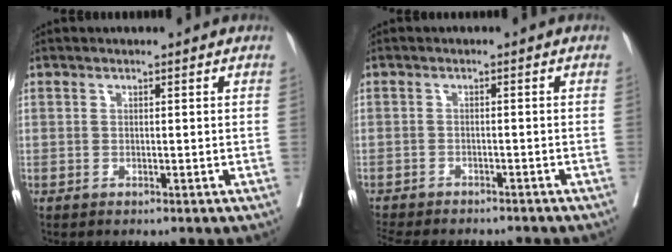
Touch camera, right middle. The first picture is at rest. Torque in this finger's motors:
{"motor_torque": [0.95, -1.19, 0.42, 0.07]}